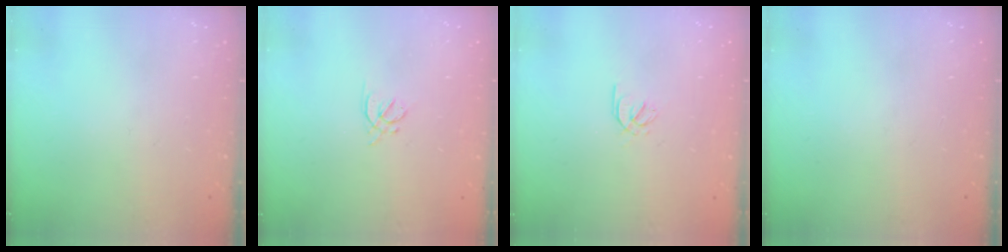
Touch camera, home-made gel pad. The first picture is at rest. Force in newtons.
{"total": 2.5, "press": 2.4, "slide": 0.6}
{"total": 2.0, "press": 1.9, "slide": 0.6}
{"total": 0.0}